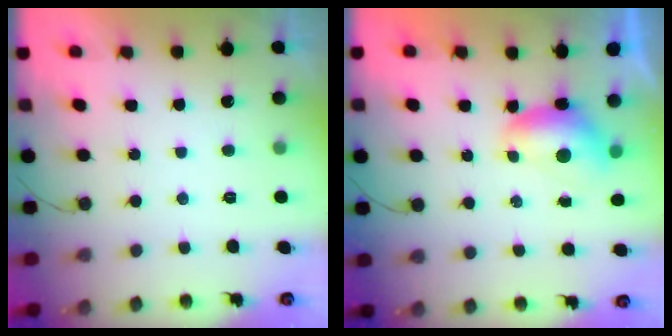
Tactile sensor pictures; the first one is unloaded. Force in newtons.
{"total": 7.0, "press": 6.9, "slide": 0.9}